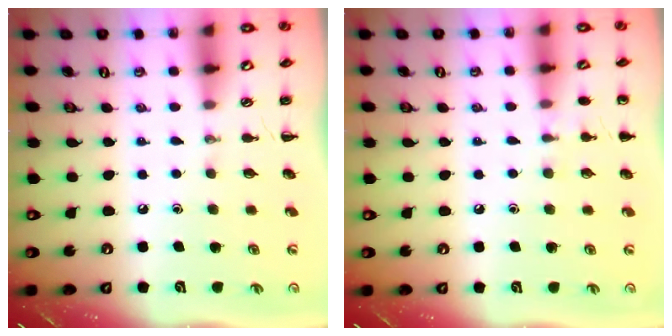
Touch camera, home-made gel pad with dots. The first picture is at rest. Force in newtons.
{"total": 5.9, "press": 5.7, "slide": 1.7}